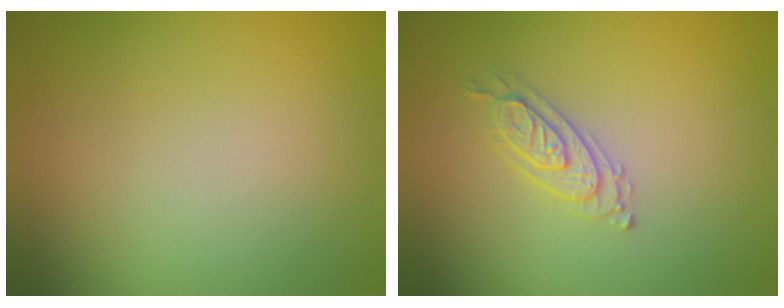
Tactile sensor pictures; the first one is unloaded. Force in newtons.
{"total": 2.2, "press": 2.0, "slide": 0.8}